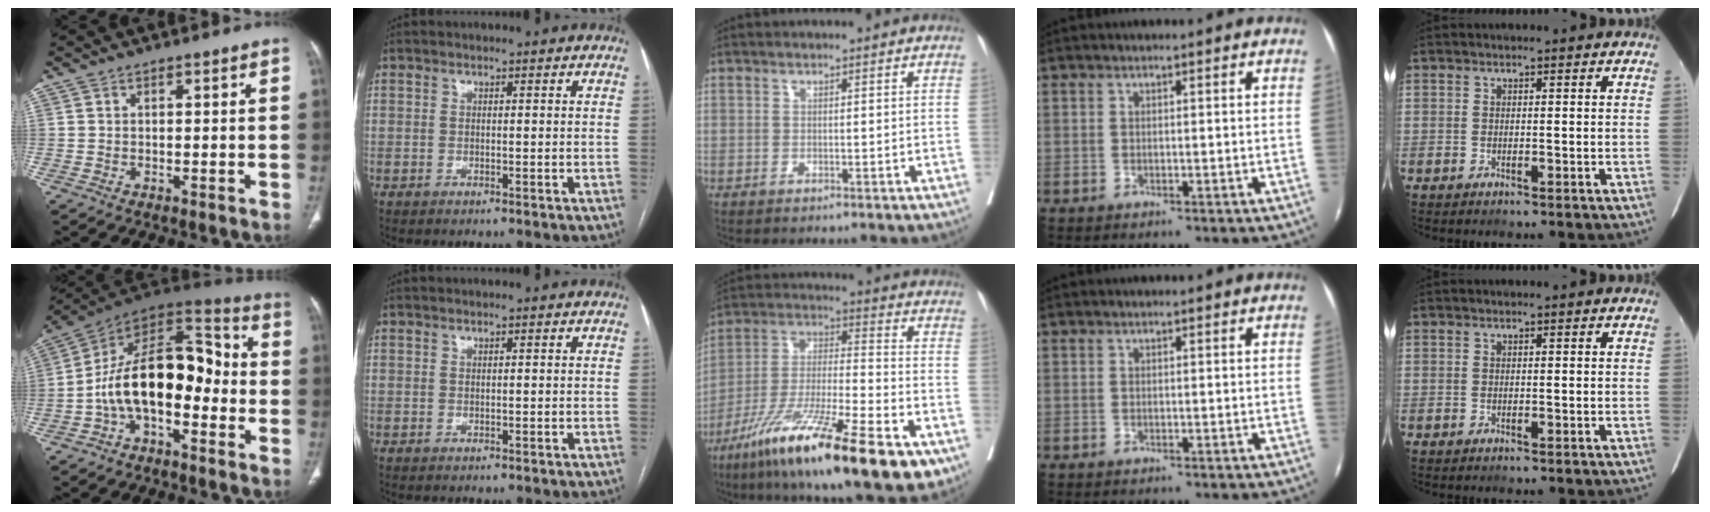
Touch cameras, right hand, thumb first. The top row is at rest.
{"thumb": {"total": 18.3, "force": [-3.8, 10.2, 14.7], "torque": [-0.216, 0.080, -0.074]}, "middle": {"total": 25.0, "force": [-14.4, 3.4, 20.2], "torque": [-0.319, -0.043, -0.246]}}